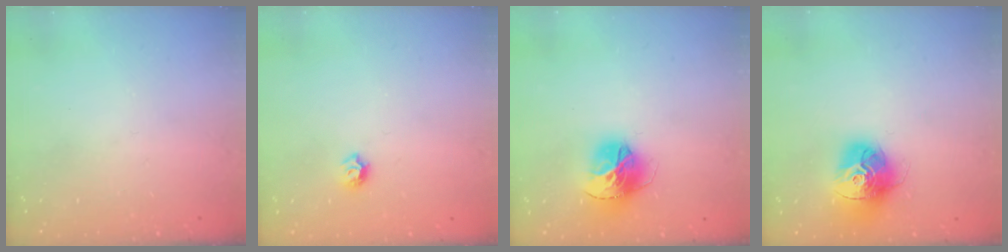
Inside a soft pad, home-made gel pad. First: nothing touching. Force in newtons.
{"total": 5.5, "press": 5.4, "slide": 0.7}
{"total": 15.1, "press": 15.0, "slide": 1.5}
{"total": 15.2, "press": 15.2, "slide": 1.3}